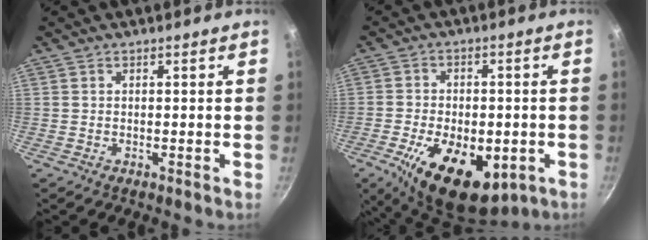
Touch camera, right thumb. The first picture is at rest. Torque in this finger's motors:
{"motor_torque": [0.12, 0.94, 1.49, -0.70, 0.20]}